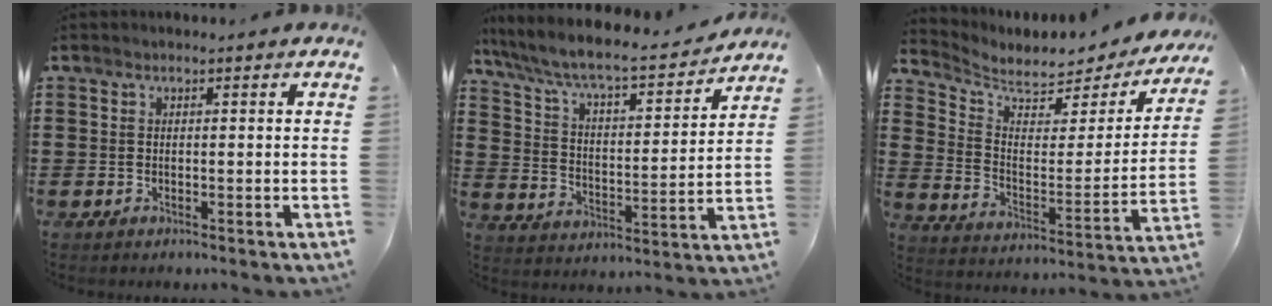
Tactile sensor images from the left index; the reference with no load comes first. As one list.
[{"total": 6.6, "force": [5.9, 0.6, 2.9], "torque": [-0.084, -0.046, 0.094]}, {"total": 4.6, "force": [3.9, 1.9, 1.6], "torque": [-0.057, -0.032, 0.063]}]